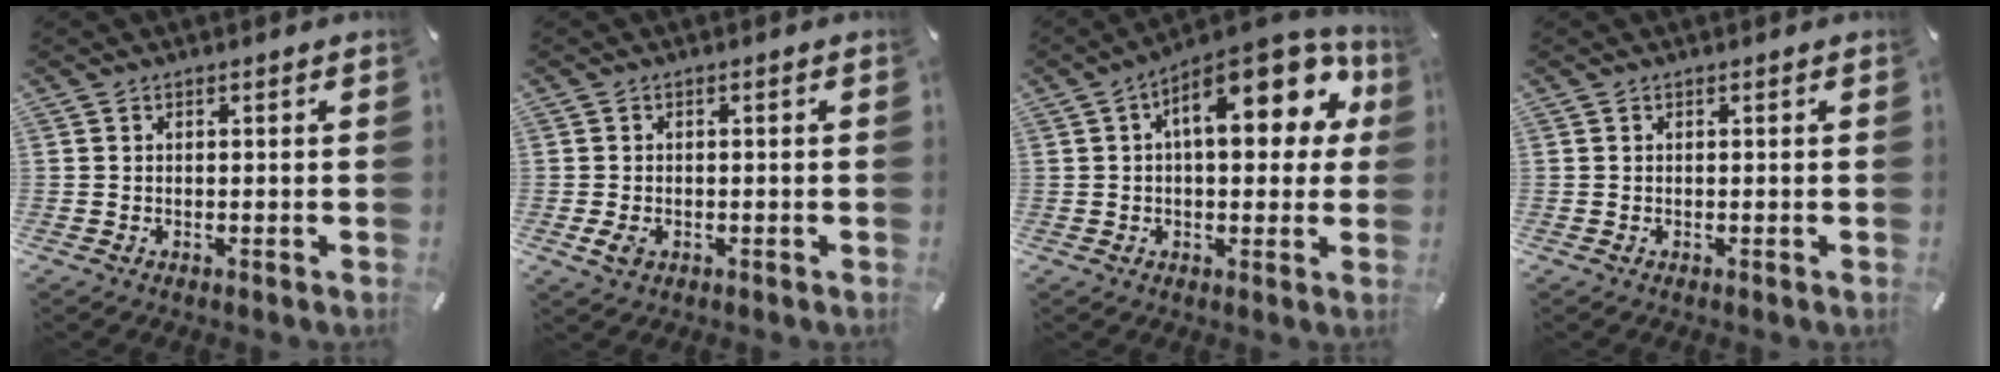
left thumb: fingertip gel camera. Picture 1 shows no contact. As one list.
[{"total": 2.4, "force": [-0.9, 1.6, 1.5], "torque": [-0.039, -0.001, -0.019]}, {"total": 17.9, "force": [5.9, 8.5, 14.6], "torque": [-0.193, -0.026, 0.093]}, {"total": 0.0}]